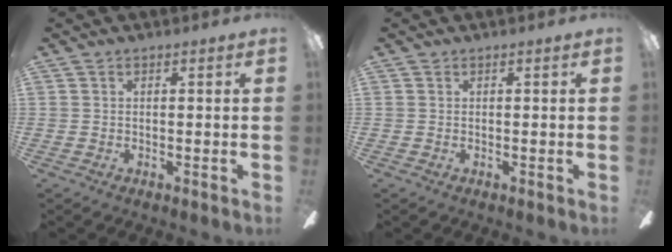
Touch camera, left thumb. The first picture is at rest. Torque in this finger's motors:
{"motor_torque": [0.00, 0.00, -0.14, 0.14, 0.00]}